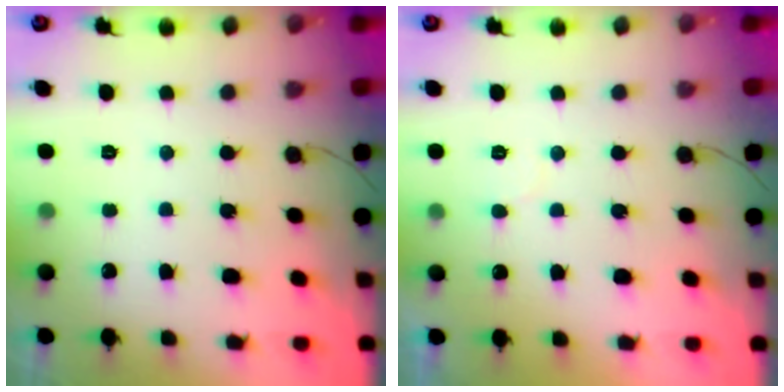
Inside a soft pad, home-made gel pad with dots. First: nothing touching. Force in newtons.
{"total": 4.1, "press": 4.0, "slide": 0.4}